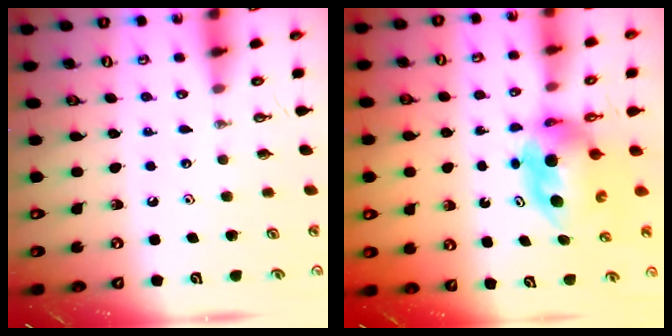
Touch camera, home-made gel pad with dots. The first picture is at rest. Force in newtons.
{"total": 6.7, "press": 6.6, "slide": 1.4}